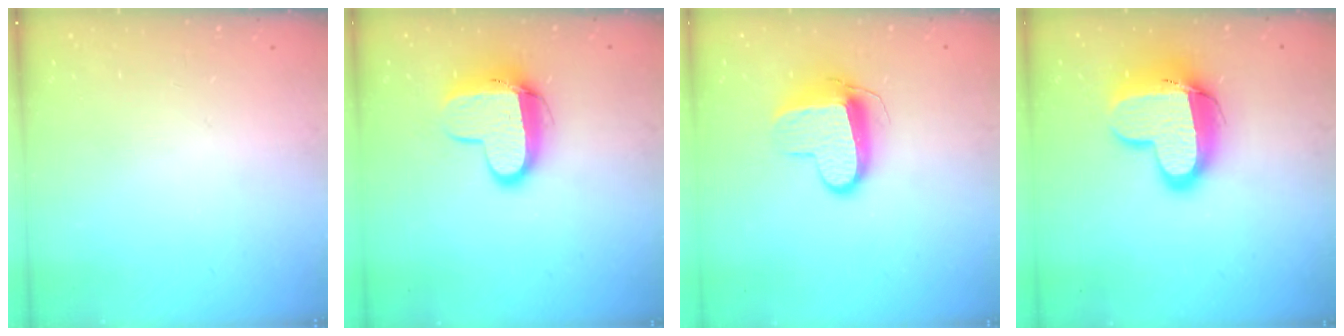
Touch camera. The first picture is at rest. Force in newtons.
{"total": 11.6, "press": 11.5, "slide": 1.2}
{"total": 11.1, "press": 11.1, "slide": 0.4}
{"total": 16.0, "press": 16.0, "slide": 1.1}